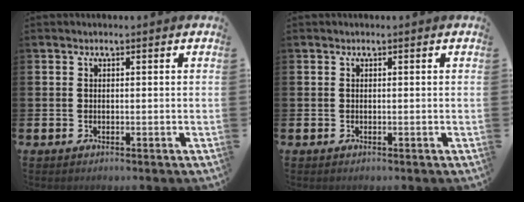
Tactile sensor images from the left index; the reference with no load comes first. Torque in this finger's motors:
{"motor_torque": [0.00, 0.00, 0.01, 0.01]}